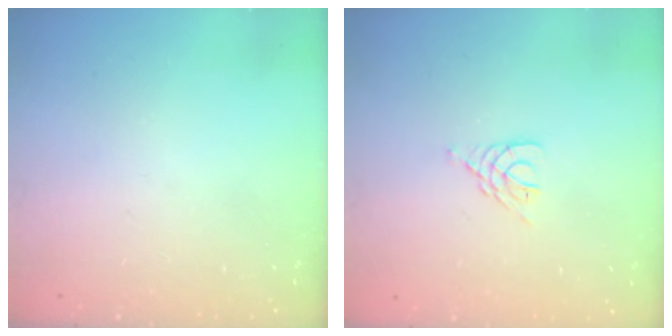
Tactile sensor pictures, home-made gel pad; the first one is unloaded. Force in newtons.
{"total": 3.1, "press": 3.0, "slide": 0.5}